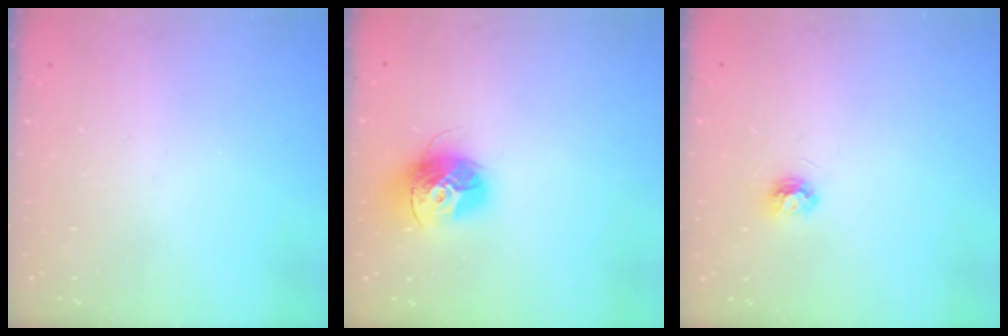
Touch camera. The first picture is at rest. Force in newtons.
{"total": 14.4, "press": 14.4, "slide": 1.3}
{"total": 3.7, "press": 3.7, "slide": 0.5}